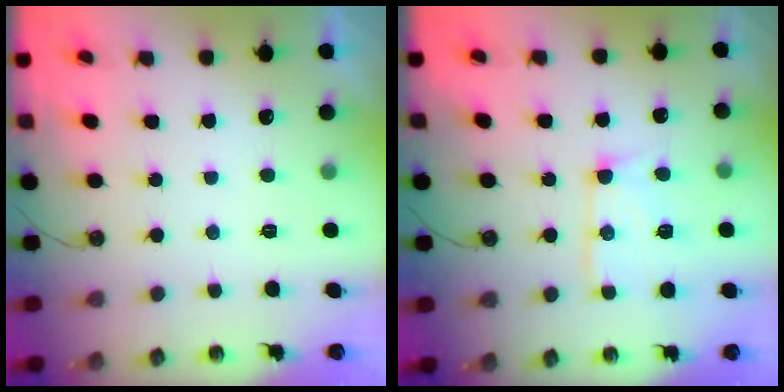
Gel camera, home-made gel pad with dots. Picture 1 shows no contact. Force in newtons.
{"total": 13.3, "press": 13.2, "slide": 1.2}